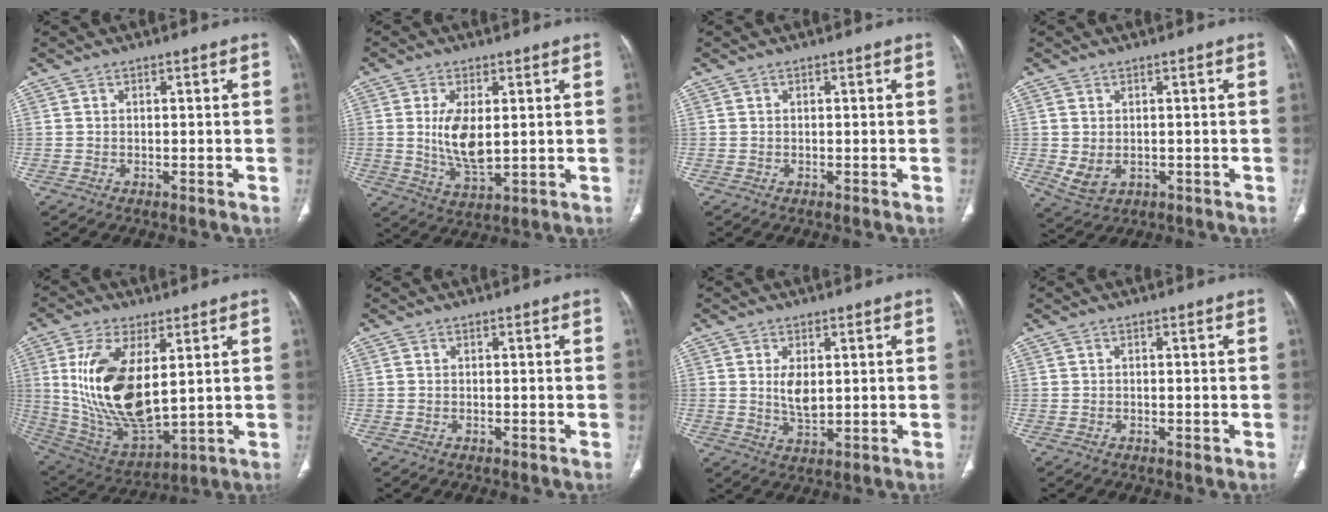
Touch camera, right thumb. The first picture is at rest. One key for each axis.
{"total": 8.7, "fx": 0.9, "fy": 4.1, "fz": 7.6, "tx": -0.143, "ty": -0.018, "tz": 0.028}
{"total": 0.0}
{"total": 4.4, "fx": -0.4, "fy": 3.3, "fz": 3.0, "tx": -0.057, "ty": -0.004, "tz": 0.011}
{"total": 19.7, "fx": 3.9, "fy": 9.5, "fz": 16.9, "tx": -0.325, "ty": -0.026, "tz": 0.091}
{"total": 0.0}
{"total": 4.8, "fx": 0.8, "fy": 2.5, "fz": 4.0, "tx": -0.069, "ty": -0.013, "tz": 0.022}
{"total": 0.7, "fx": -0.2, "fy": 0.4, "fz": 0.5, "tx": -0.009, "ty": -0.001, "tz": -0.002}